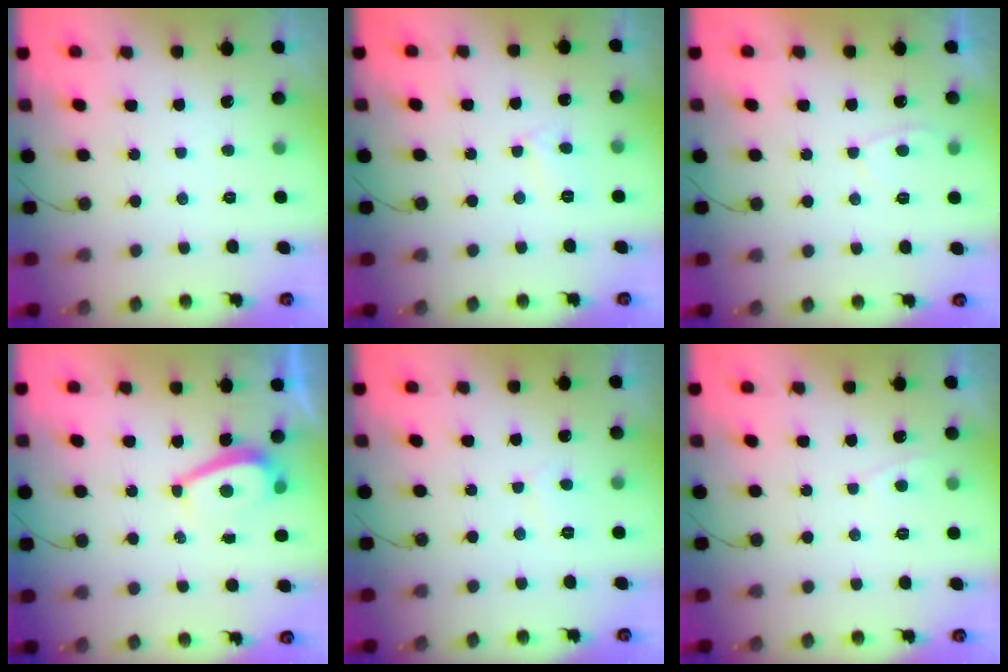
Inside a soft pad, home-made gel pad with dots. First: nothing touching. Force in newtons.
{"total": 3.9, "press": 3.9, "slide": 0.3}
{"total": 2.1, "press": 2.0, "slide": 0.6}
{"total": 4.7, "press": 4.6, "slide": 0.6}
{"total": 2.9, "press": 2.9, "slide": 0.3}
{"total": 2.3, "press": 2.3, "slide": 0.3}